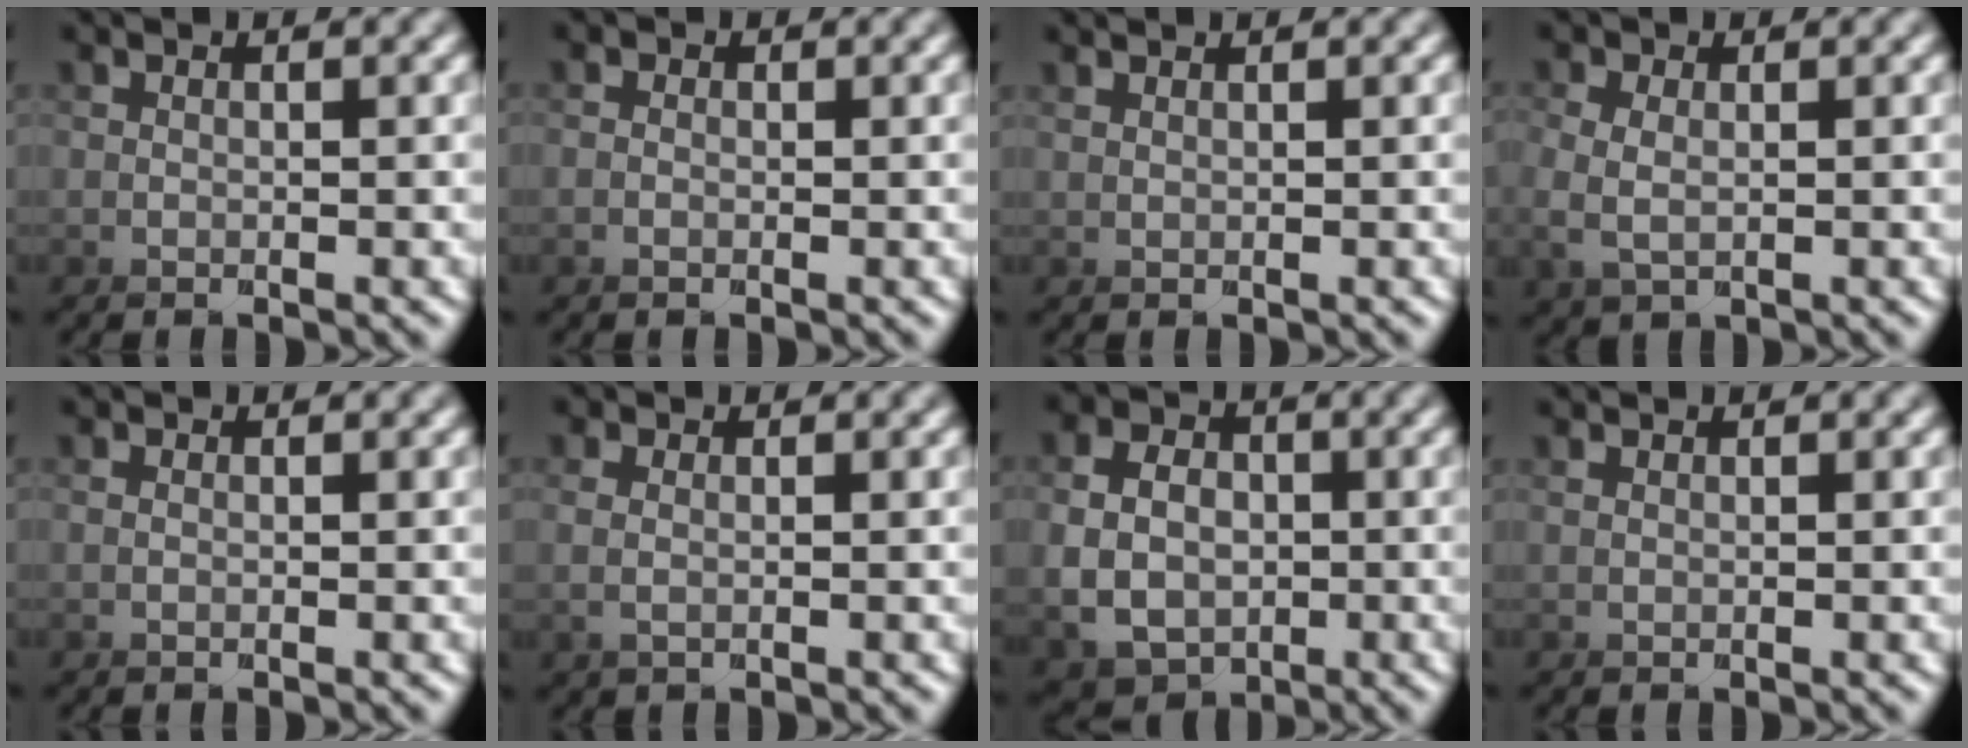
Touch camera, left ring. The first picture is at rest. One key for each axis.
{"total": 0.9, "fx": -0.6, "fy": 0.2, "fz": -0.6, "tx": 0.000, "ty": -0.013, "tz": -0.004}
{"total": 1.0, "fx": 0.6, "fy": -0.7, "fz": -0.3, "tx": 0.017, "ty": 0.010, "tz": 0.006}
{"total": 2.0, "fx": 0.0, "fy": -1.8, "fz": -1.0, "tx": 0.005, "ty": 0.000, "tz": 0.001}
{"total": 0.5, "fx": 0.0, "fy": -0.5, "fz": -0.2, "tx": 0.008, "ty": 0.005, "tz": -0.001}
{"total": 2.6, "fx": -0.1, "fy": -2.5, "fz": -0.4, "tx": 0.017, "ty": 0.013, "tz": -0.007}
{"total": 4.5, "fx": -2.2, "fy": 3.9, "fz": -0.4, "tx": -0.021, "ty": -0.029, "tz": -0.030}
{"total": 0.7, "fx": 0.5, "fy": -0.4, "fz": -0.3, "tx": 0.015, "ty": 0.007, "tz": 0.005}